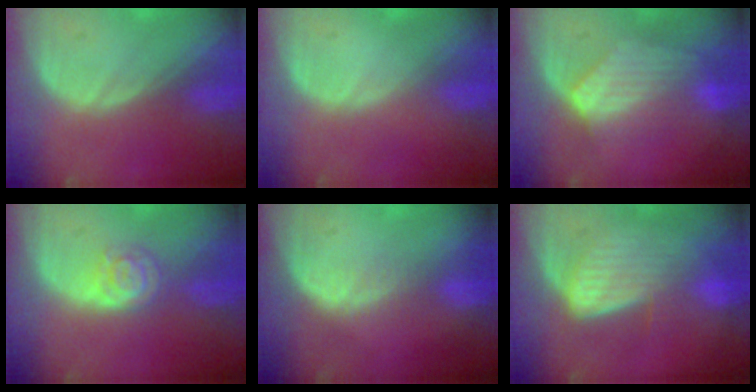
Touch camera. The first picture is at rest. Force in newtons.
{"total": 0.0}
{"total": 6.9, "press": 6.9, "slide": 0.2}
{"total": 4.4, "press": 3.9, "slide": 2.0}
{"total": 2.5, "press": 2.0, "slide": 1.6}
{"total": 6.5, "press": 6.5, "slide": 0.3}